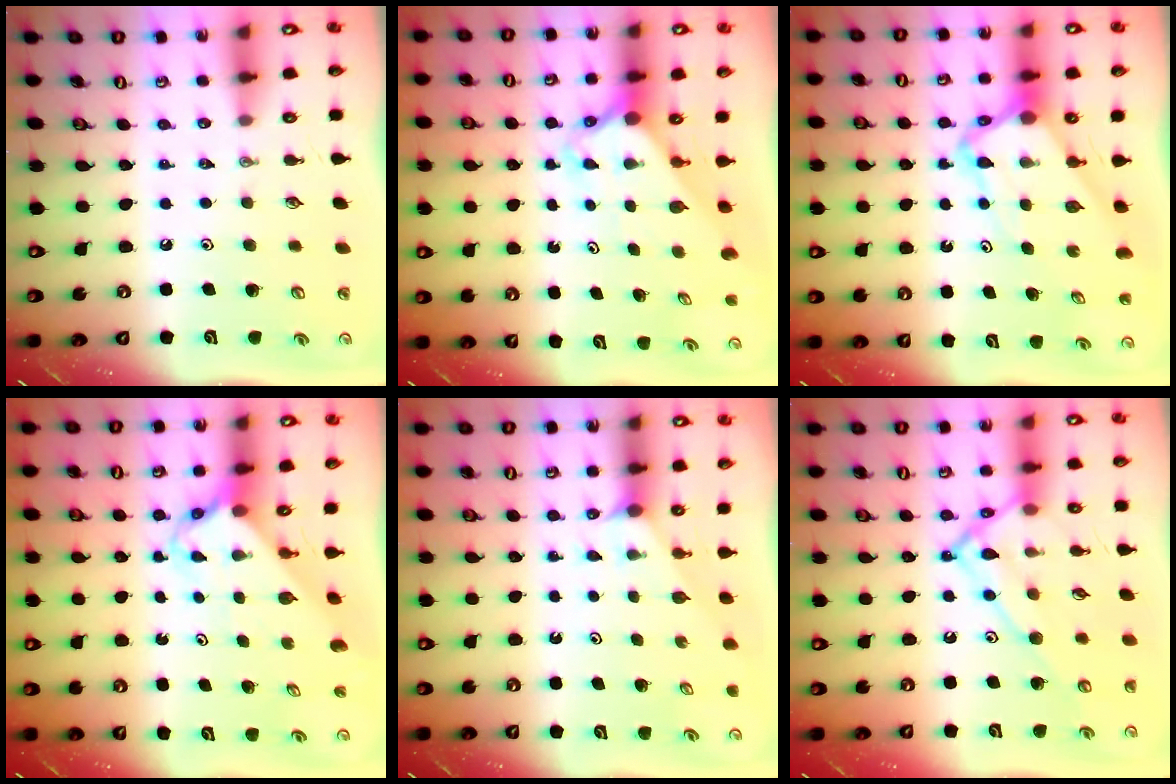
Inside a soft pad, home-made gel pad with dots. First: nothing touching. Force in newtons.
{"total": 2.6, "press": 2.6, "slide": 0.2}
{"total": 6.2, "press": 6.1, "slide": 0.5}
{"total": 2.9, "press": 2.9, "slide": 0.3}
{"total": 2.0, "press": 2.0, "slide": 0.2}
{"total": 15.9, "press": 15.9, "slide": 1.1}